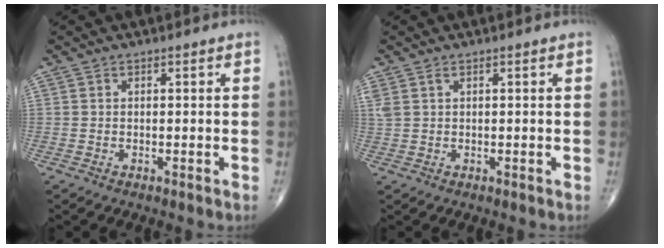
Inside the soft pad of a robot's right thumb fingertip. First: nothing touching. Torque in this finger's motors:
{"motor_torque": [0.01, 0.26, 0.29, 0.05, 0.01]}